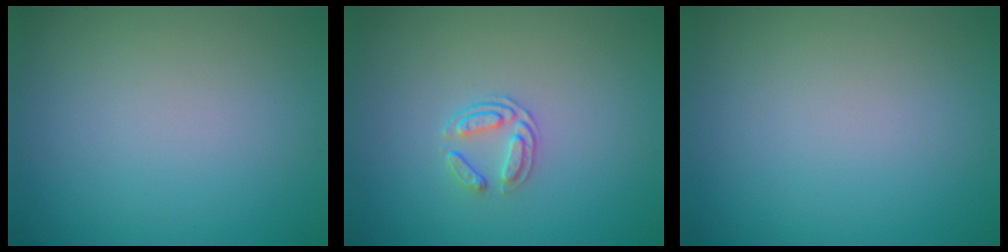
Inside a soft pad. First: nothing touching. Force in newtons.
{"total": 1.7, "press": 1.3, "slide": 1.1}
{"total": 0.0}